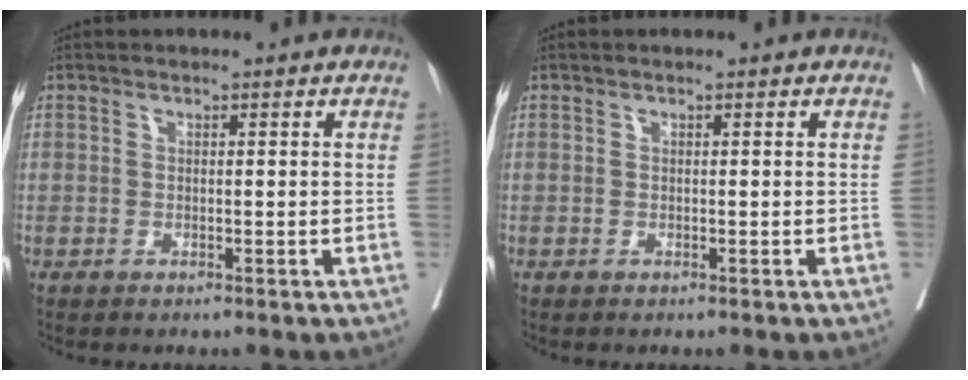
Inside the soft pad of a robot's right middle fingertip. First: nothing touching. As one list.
[{"total": 0.0}]